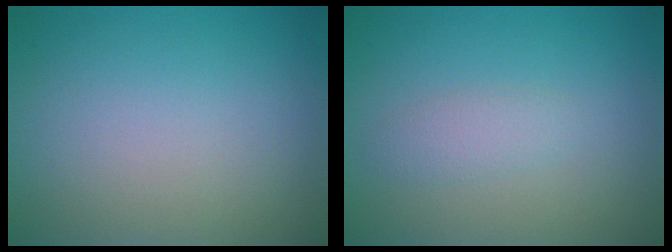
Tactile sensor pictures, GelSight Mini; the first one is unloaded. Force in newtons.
{"total": 1.5, "press": 1.5, "slide": 0.0}